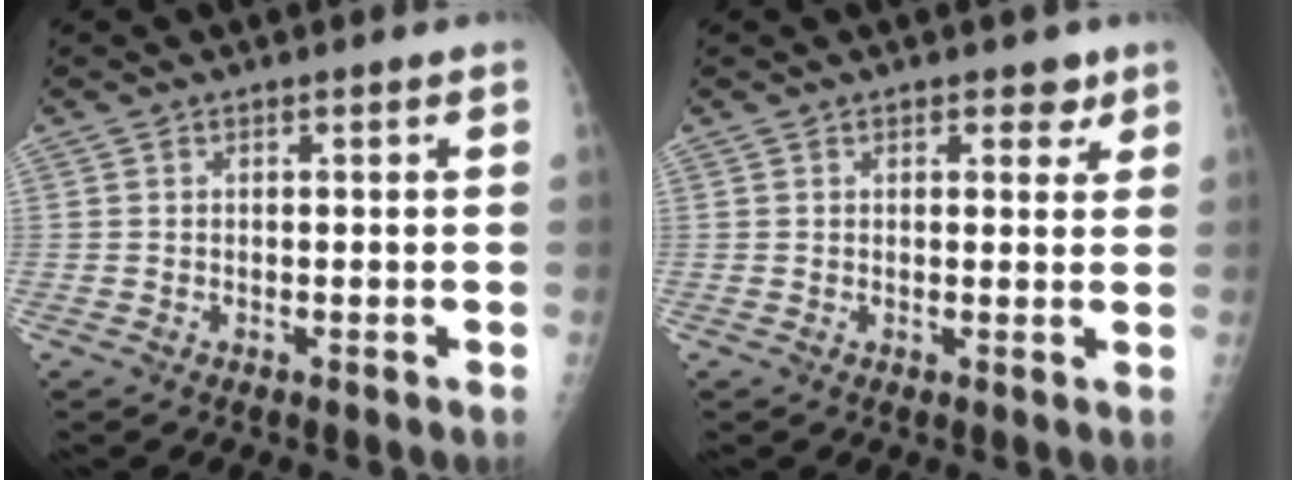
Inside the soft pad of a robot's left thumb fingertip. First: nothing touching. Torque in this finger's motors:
{"motor_torque": [-0.10, 0.03, -0.34, -0.16, 0.04]}